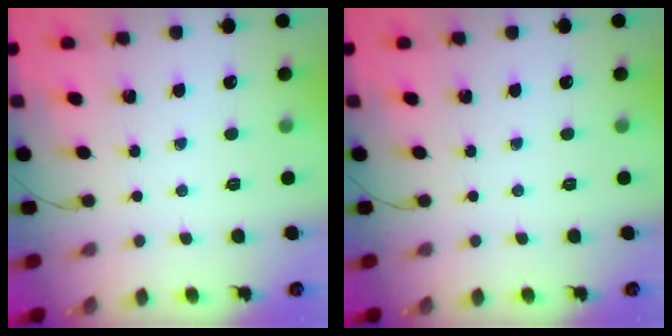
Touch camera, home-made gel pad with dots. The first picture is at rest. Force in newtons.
{"total": 0.0}